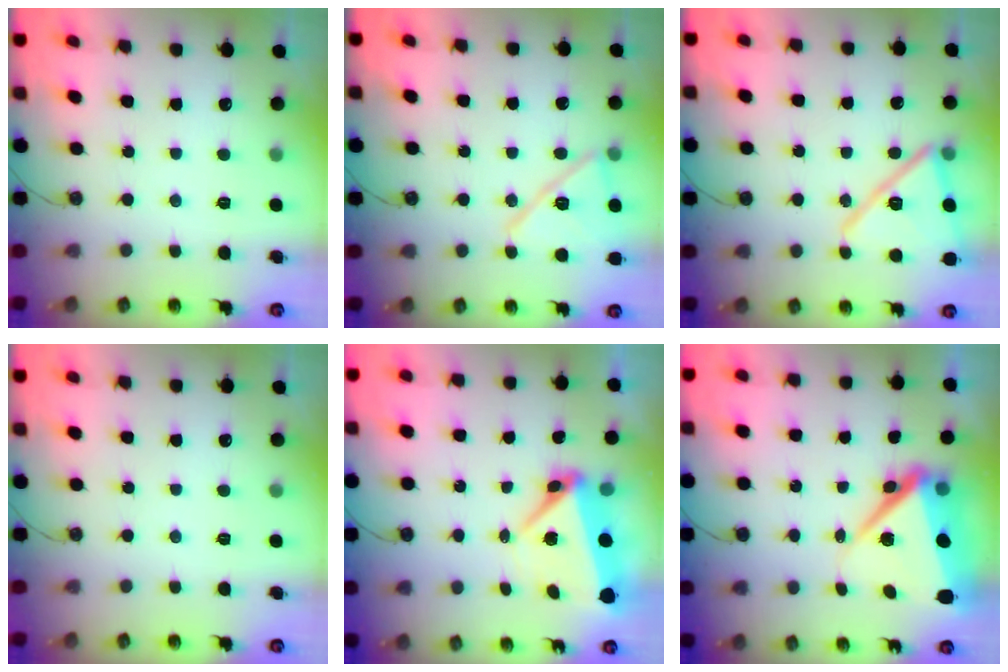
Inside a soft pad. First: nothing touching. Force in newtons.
{"total": 14.8, "press": 14.7, "slide": 1.8}
{"total": 16.4, "press": 16.3, "slide": 0.7}
{"total": 0.0}
{"total": 7.6, "press": 7.5, "slide": 1.1}
{"total": 11.7, "press": 11.6, "slide": 2.0}